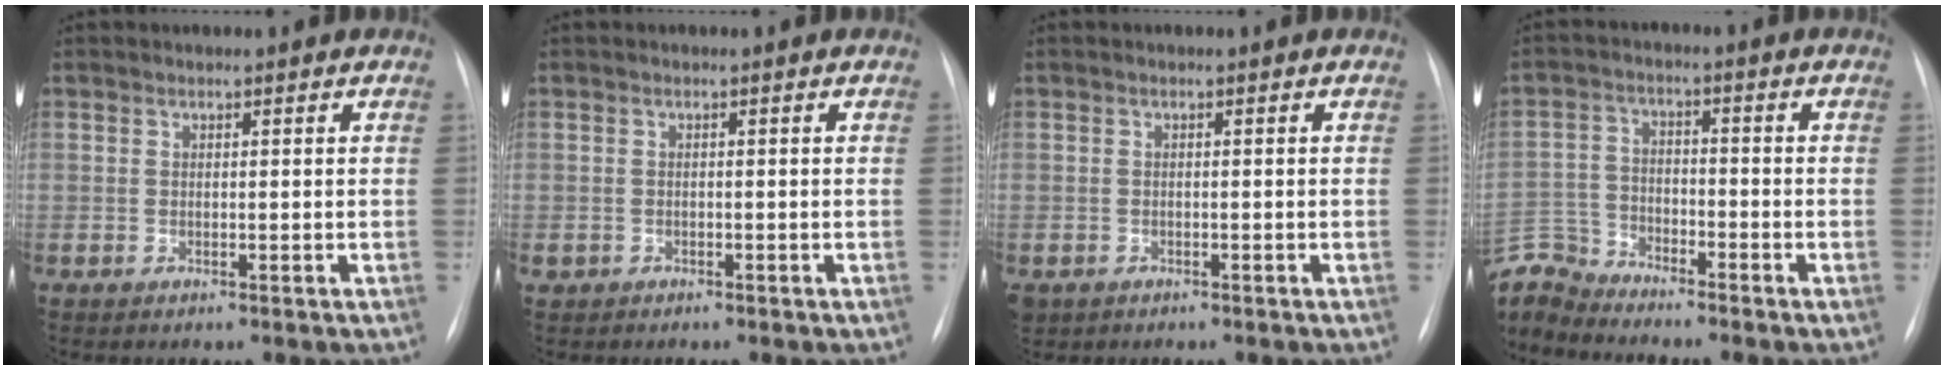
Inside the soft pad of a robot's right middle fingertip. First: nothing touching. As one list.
[{"total": 1.4, "force": [-0.9, 1.1, 0.3], "torque": [-0.011, 0.002, -0.011]}, {"total": 3.0, "force": [-1.8, 2.2, 0.7], "torque": [-0.015, -0.001, -0.029]}, {"total": 7.9, "force": [-7.8, 1.1, -0.4], "torque": [-0.004, 0.010, -0.159]}]